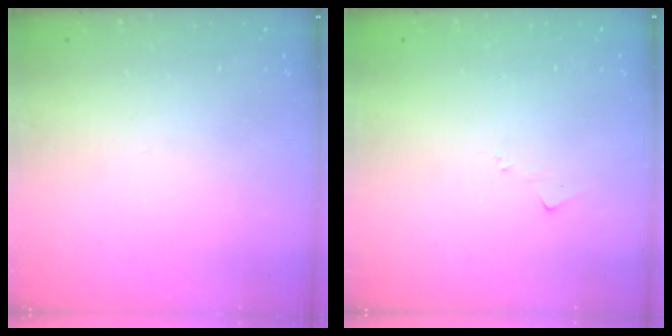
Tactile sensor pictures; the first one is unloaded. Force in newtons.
{"total": 5.3, "press": 5.3, "slide": 0.6}